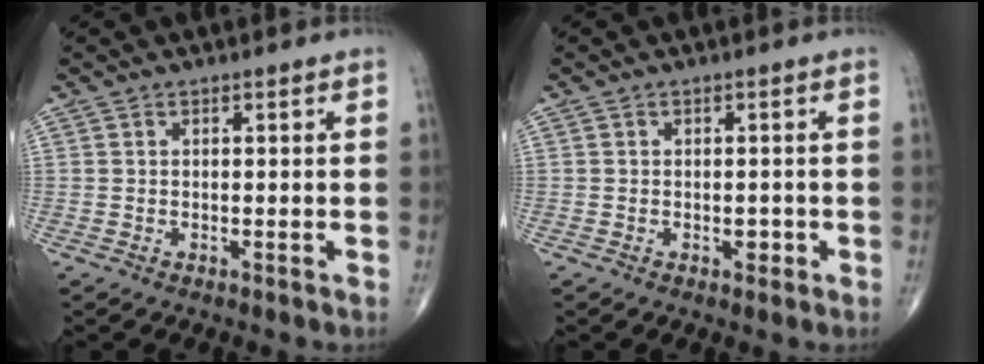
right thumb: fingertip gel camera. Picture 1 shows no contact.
{"total": 1.6, "force": [-0.5, 1.1, 1.1], "torque": [-0.007, 0.002, -0.007]}